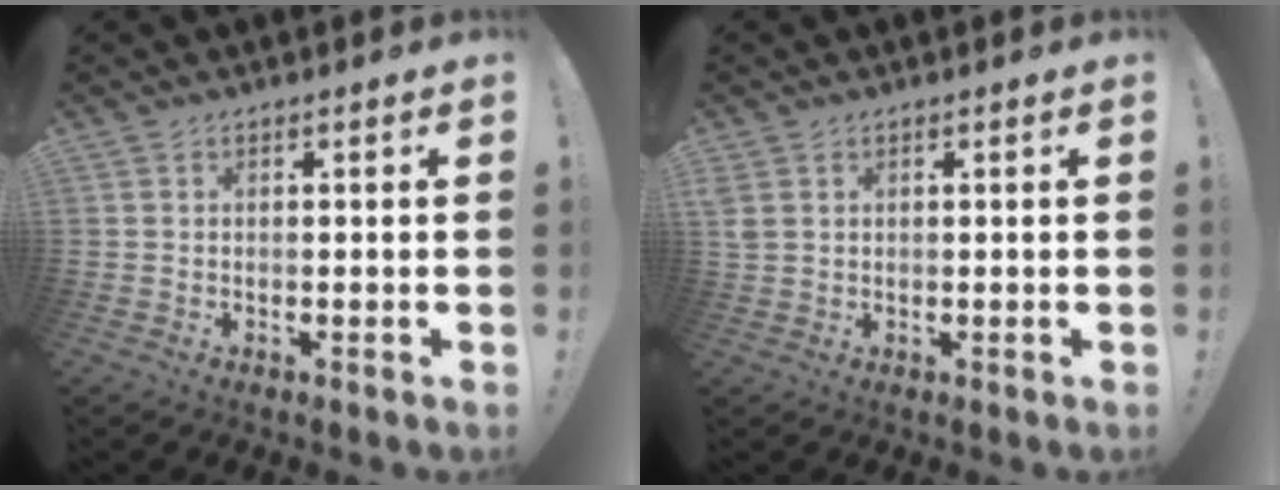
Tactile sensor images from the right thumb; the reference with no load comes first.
{"total": 2.6, "force": [1.1, 1.9, 1.5], "torque": [-0.034, 0.004, 0.025]}